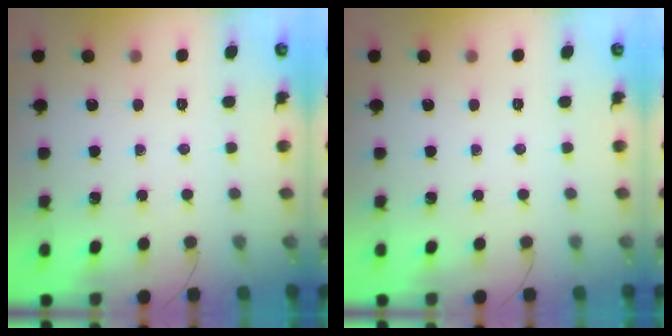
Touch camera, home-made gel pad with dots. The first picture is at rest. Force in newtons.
{"total": 0.0}